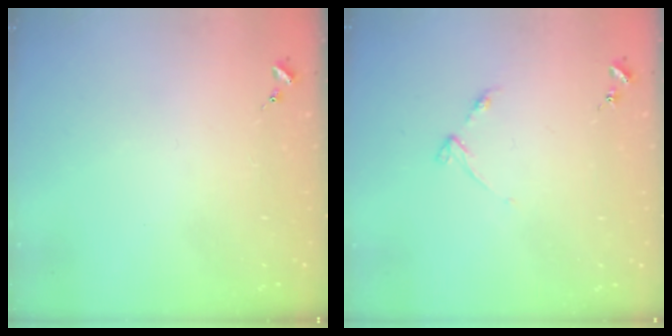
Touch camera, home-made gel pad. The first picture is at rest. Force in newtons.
{"total": 4.2, "press": 4.1, "slide": 0.4}